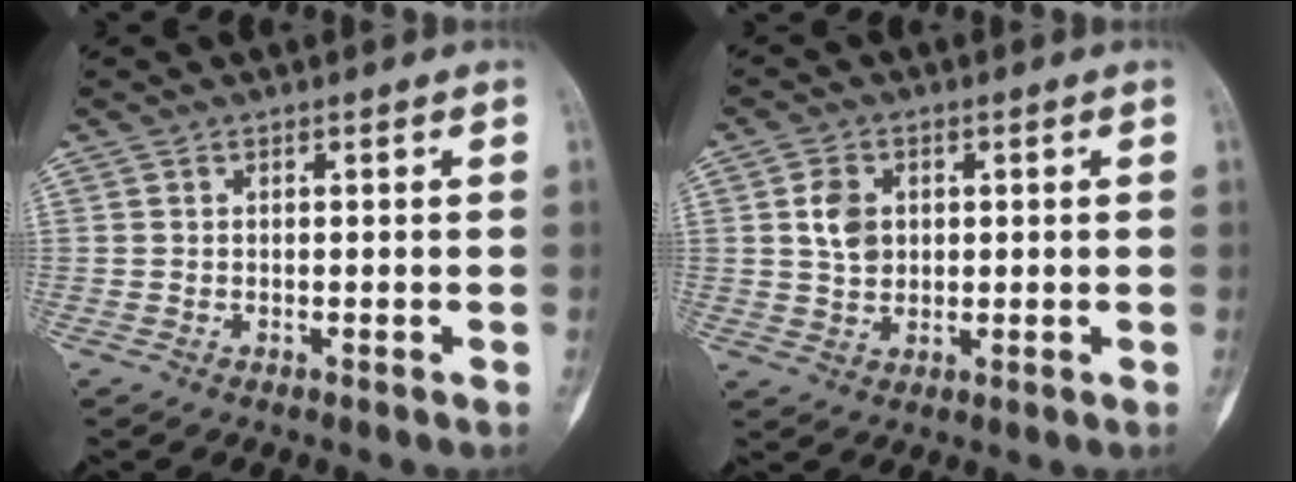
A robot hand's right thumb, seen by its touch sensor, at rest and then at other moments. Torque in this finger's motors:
{"motor_torque": [-0.70, 0.20, 0.51, -0.02, -0.04]}